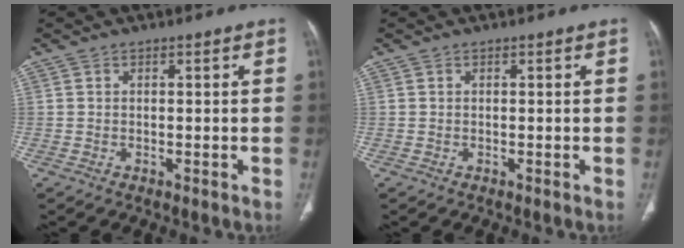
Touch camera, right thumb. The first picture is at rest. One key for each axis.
{"total": 0.0}